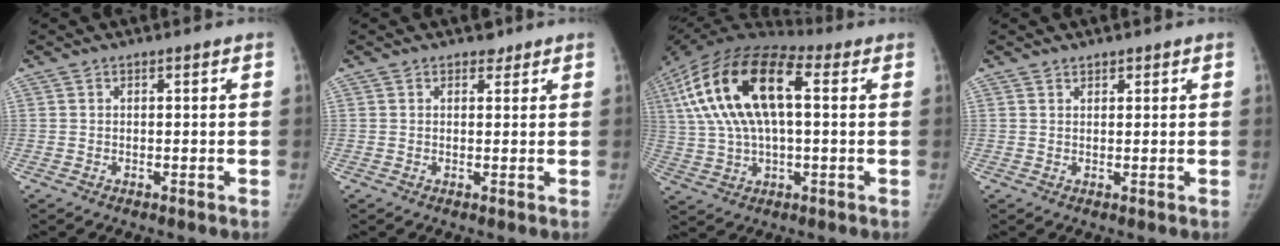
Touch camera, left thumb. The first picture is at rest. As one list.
[{"total": 1.4, "force": [1.0, 1.0, 0.2], "torque": [0.009, -0.006, 0.009]}, {"total": 21.5, "force": [4.5, 10.4, 18.3], "torque": [-0.349, 0.031, 0.067]}, {"total": 1.2, "force": [1.0, 0.7, 0.2], "torque": [0.014, -0.006, 0.011]}]